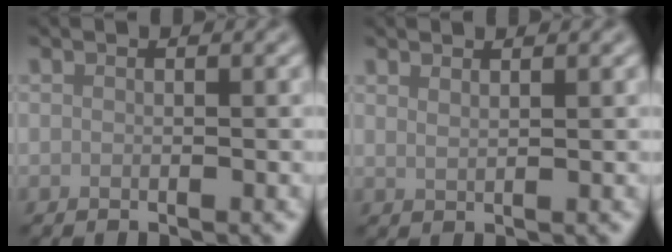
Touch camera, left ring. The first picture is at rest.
{"total": 1.1, "force": [1.0, 0.3, 0.5], "torque": [-0.005, -0.001, 0.015]}